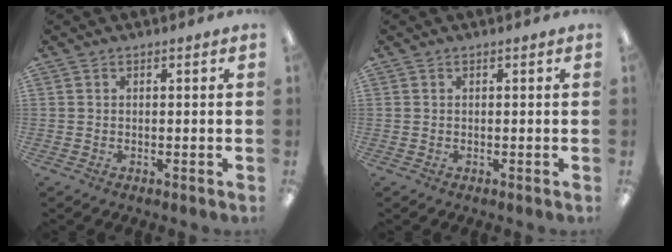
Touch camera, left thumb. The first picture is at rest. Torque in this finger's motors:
{"motor_torque": [-0.01, 0.01, -0.01, -0.02, 0.00]}